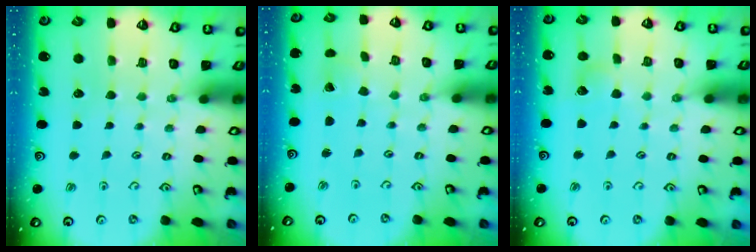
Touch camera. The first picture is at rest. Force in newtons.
{"total": 1.5, "press": 1.5, "slide": 0.1}
{"total": 4.2, "press": 4.1, "slide": 0.6}